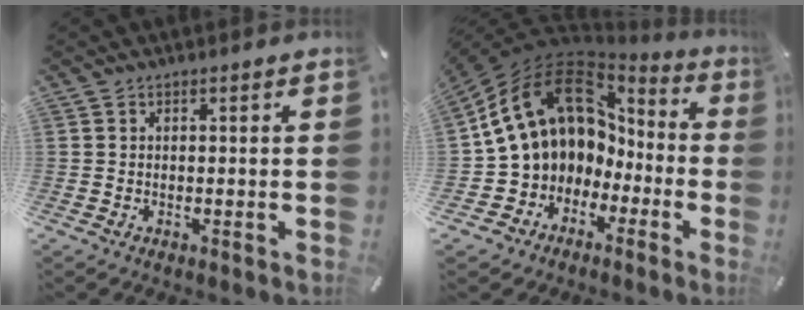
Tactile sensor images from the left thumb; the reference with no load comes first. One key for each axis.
{"total": 16.1, "fx": 4.7, "fy": 12.9, "fz": 8.4, "tx": -0.187, "ty": -0.022, "tz": 0.103}